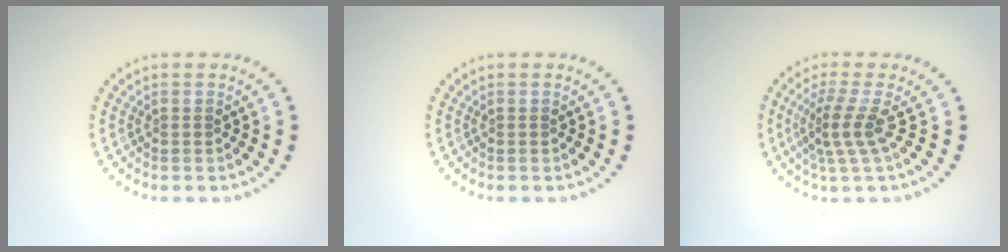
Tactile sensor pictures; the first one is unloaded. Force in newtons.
{"total": 0.0}
{"total": 2.9, "press": 1.9, "slide": 2.1}